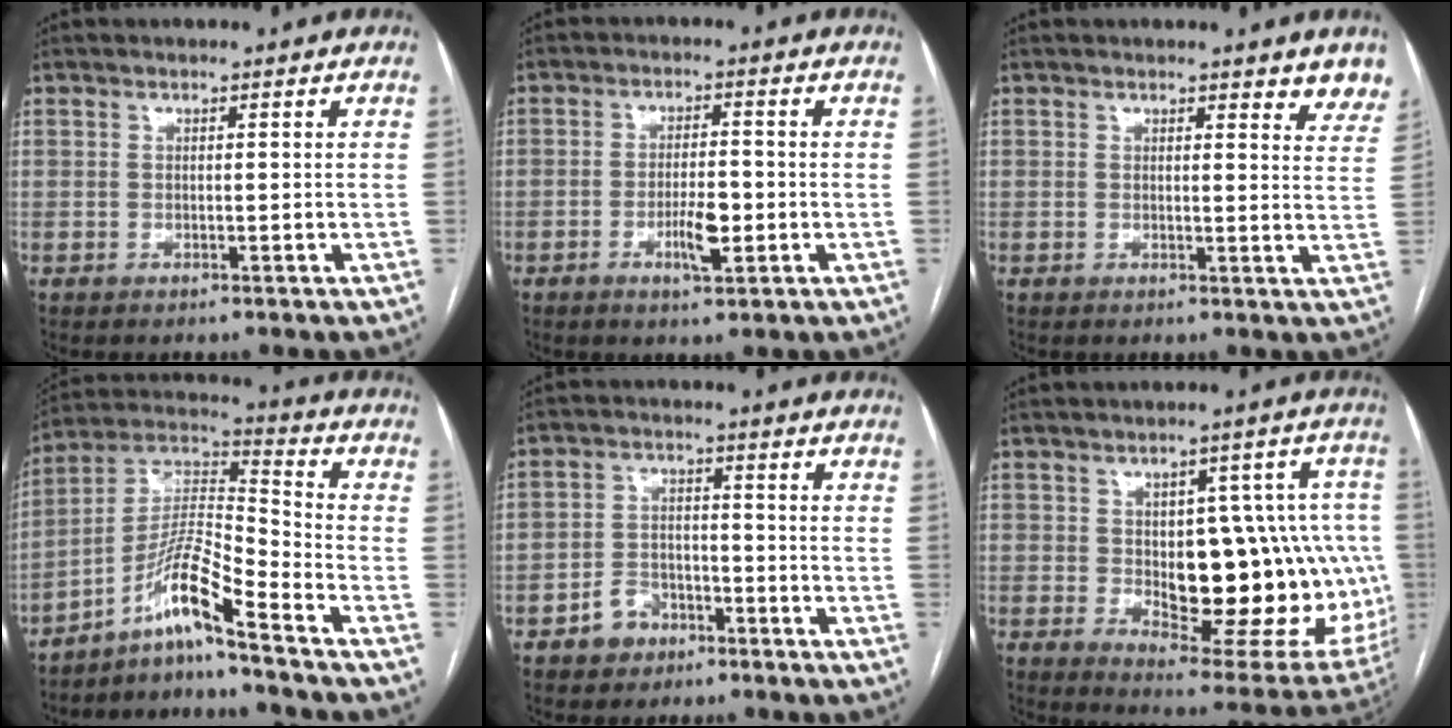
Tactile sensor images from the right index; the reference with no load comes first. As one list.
[{"total": 4.9, "force": [-1.5, 1.2, 4.5], "torque": [-0.079, 0.001, -0.021]}, {"total": 7.2, "force": [6.2, 1.9, 3.0], "torque": [-0.014, -0.019, 0.051]}, {"total": 10.4, "force": [-7.6, -0.7, 7.0], "torque": [-0.145, 0.014, -0.139]}, {"total": 5.3, "force": [-3.2, 3.8, 1.8], "torque": [-0.034, 0.016, -0.049]}, {"total": 23.3, "force": [-1.3, 10.1, 21.0], "torque": [-0.200, 0.031, 0.016]}]